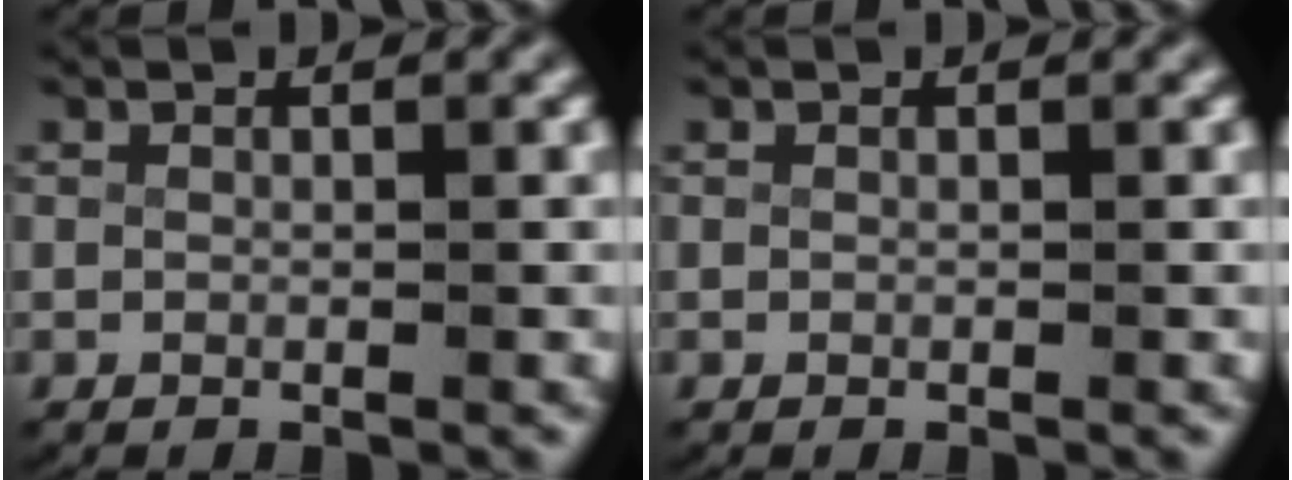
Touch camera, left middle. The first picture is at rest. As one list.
[{"total": 0.0}]